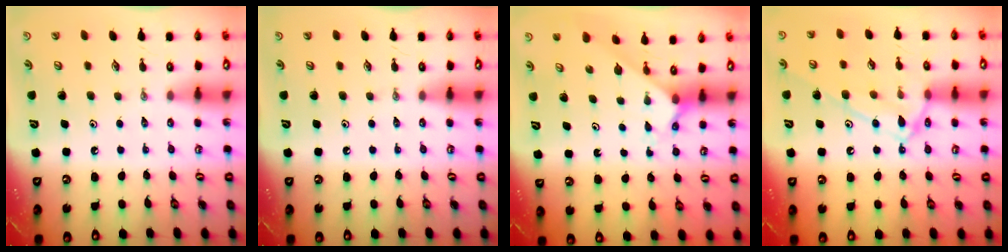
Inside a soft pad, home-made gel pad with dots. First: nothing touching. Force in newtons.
{"total": 0.0}
{"total": 2.3, "press": 2.3, "slide": 0.1}
{"total": 14.0, "press": 14.0, "slide": 1.2}